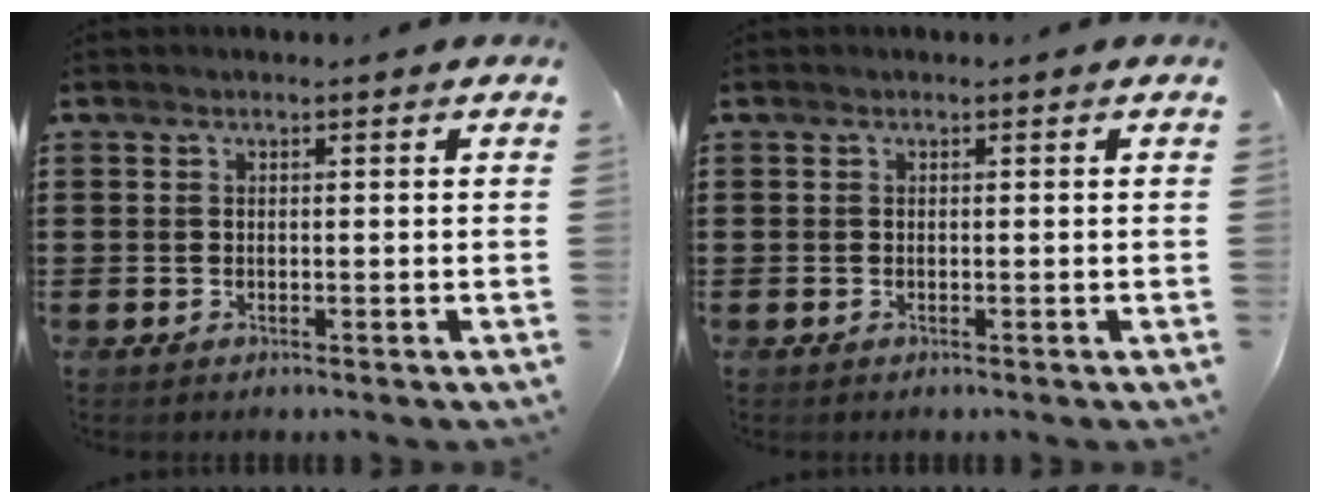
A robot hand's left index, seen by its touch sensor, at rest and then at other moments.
{"total": 0.0}